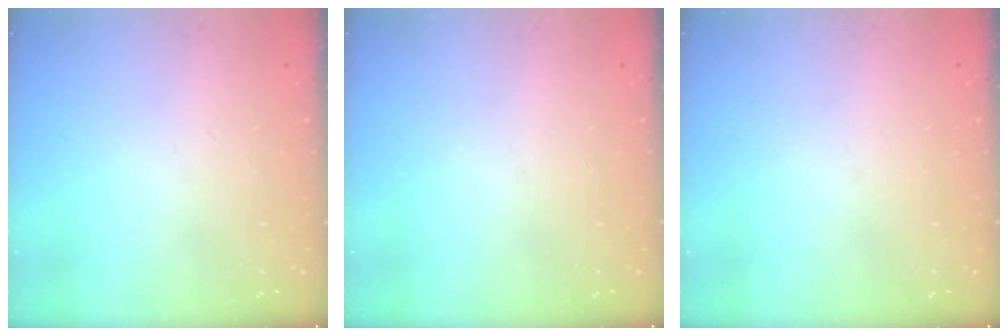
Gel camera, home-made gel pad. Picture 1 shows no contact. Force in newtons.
{"total": 0.0}
{"total": 0.0}